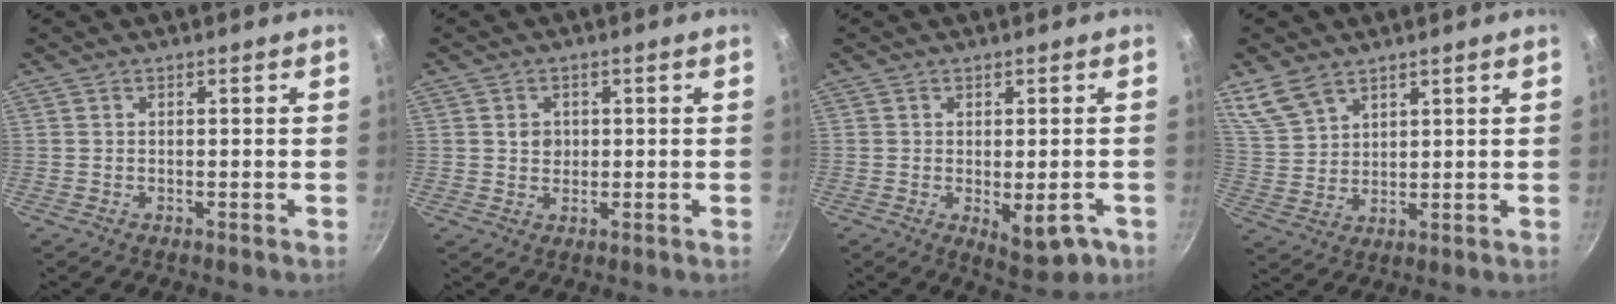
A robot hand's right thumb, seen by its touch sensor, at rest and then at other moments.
{"total": 2.6, "force": [0.3, 2.3, 1.1], "torque": [-0.006, 0.000, 0.004]}
{"total": 7.5, "force": [-2.4, 3.4, 6.2], "torque": [-0.060, 0.002, -0.022]}
{"total": 4.8, "force": [3.8, 2.0, 2.0], "torque": [-0.038, -0.011, 0.090]}